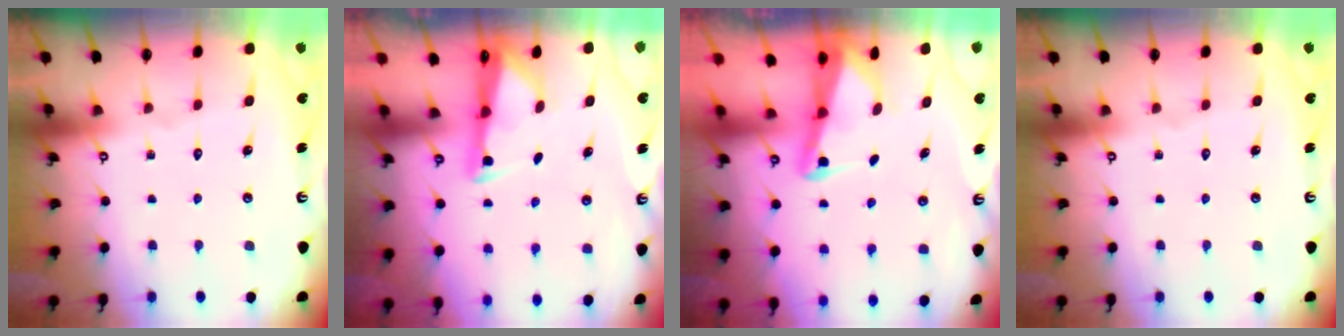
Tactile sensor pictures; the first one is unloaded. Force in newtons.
{"total": 2.7, "press": 2.7, "slide": 0.4}
{"total": 2.5, "press": 2.5, "slide": 0.4}
{"total": 0.0}